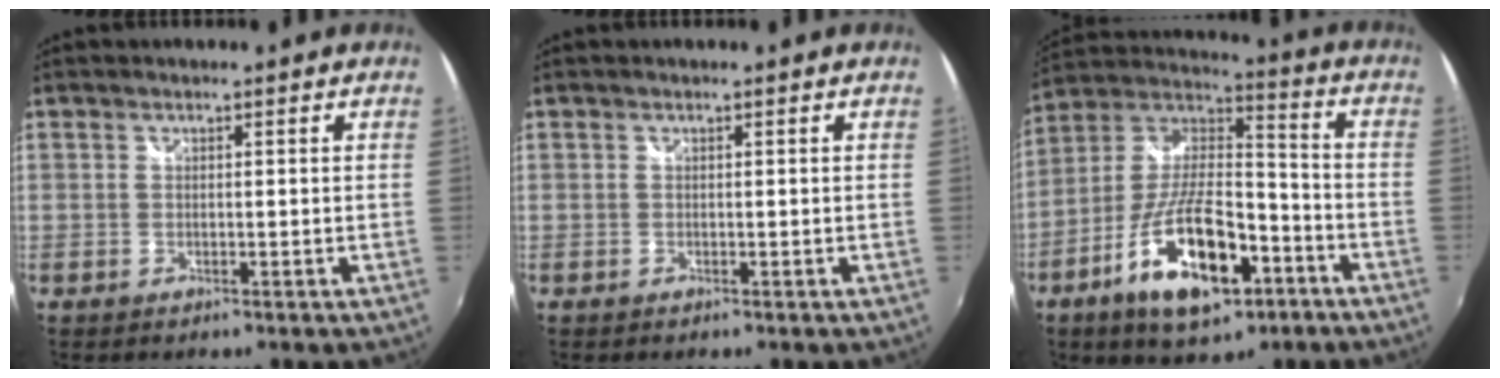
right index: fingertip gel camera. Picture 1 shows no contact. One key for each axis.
{"total": 0.0}
{"total": 19.6, "fx": -9.1, "fy": 7.8, "fz": 15.4, "tx": -0.294, "ty": -0.013, "tz": -0.155}